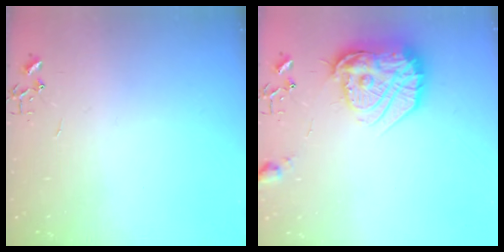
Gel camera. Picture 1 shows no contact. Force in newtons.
{"total": 21.6, "press": 21.5, "slide": 1.7}